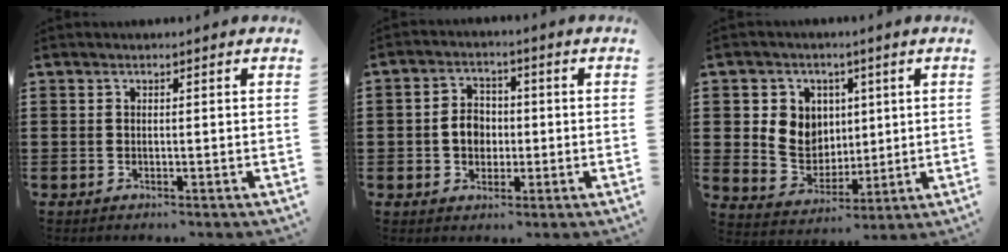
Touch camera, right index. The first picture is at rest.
{"total": 4.7, "force": [-0.5, 3.7, 2.9], "torque": [-0.062, 0.011, -0.013]}
{"total": 6.9, "force": [1.7, 6.5, 1.8], "torque": [-0.050, 0.009, 0.030]}